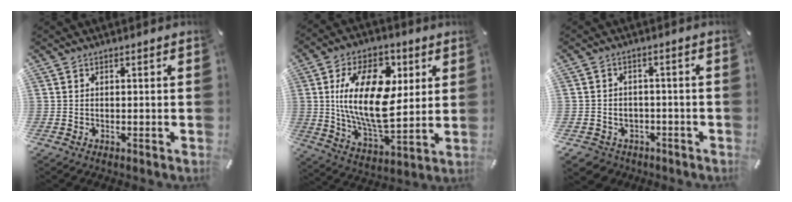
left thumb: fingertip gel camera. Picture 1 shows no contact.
{"total": 21.4, "force": [4.5, 12.1, 17.0], "torque": [-0.338, 0.002, 0.071]}
{"total": 4.4, "force": [-1.8, 3.9, 0.8], "torque": [-0.032, 0.008, -0.036]}